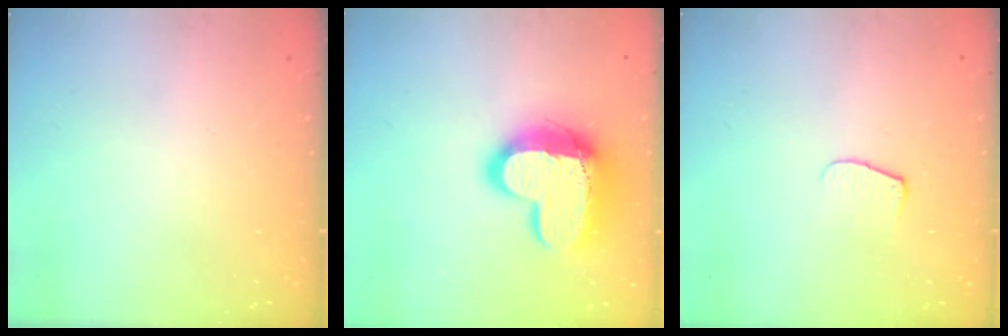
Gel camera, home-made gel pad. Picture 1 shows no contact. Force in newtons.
{"total": 17.4, "press": 17.3, "slide": 1.3}
{"total": 5.3, "press": 5.2, "slide": 0.6}